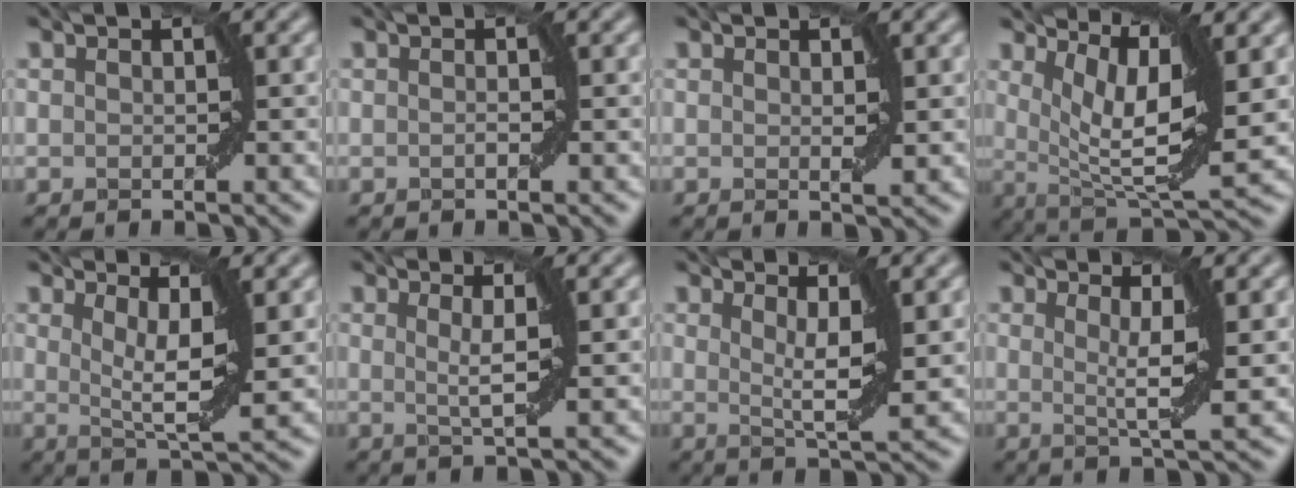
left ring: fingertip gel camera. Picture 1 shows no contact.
{"total": 0.6, "force": [-0.1, 0.0, 0.5], "torque": [-0.010, 0.000, -0.003]}
{"total": 0.9, "force": [0.3, 0.1, 0.9], "torque": [-0.011, -0.004, 0.006]}
{"total": 8.0, "force": [2.7, 2.2, 7.2], "torque": [-0.120, -0.006, 0.054]}
{"total": 5.2, "force": [1.7, 1.2, 4.7], "torque": [-0.076, -0.009, 0.029]}
{"total": 2.4, "force": [0.7, 0.3, 2.3], "torque": [-0.039, -0.004, 0.013]}
{"total": 4.1, "force": [1.5, 0.8, 3.7], "torque": [-0.056, -0.007, 0.024]}
{"total": 3.9, "force": [1.2, 0.5, 3.6], "torque": [-0.058, -0.006, 0.021]}